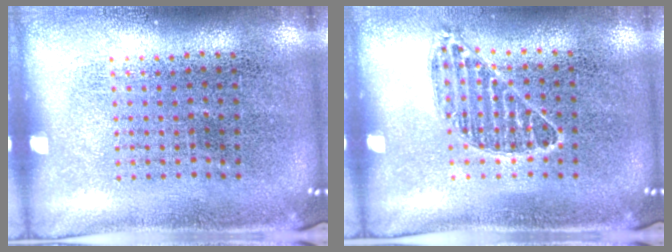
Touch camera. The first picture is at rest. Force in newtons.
{"total": 0.6, "press": 0.6, "slide": 0.1}